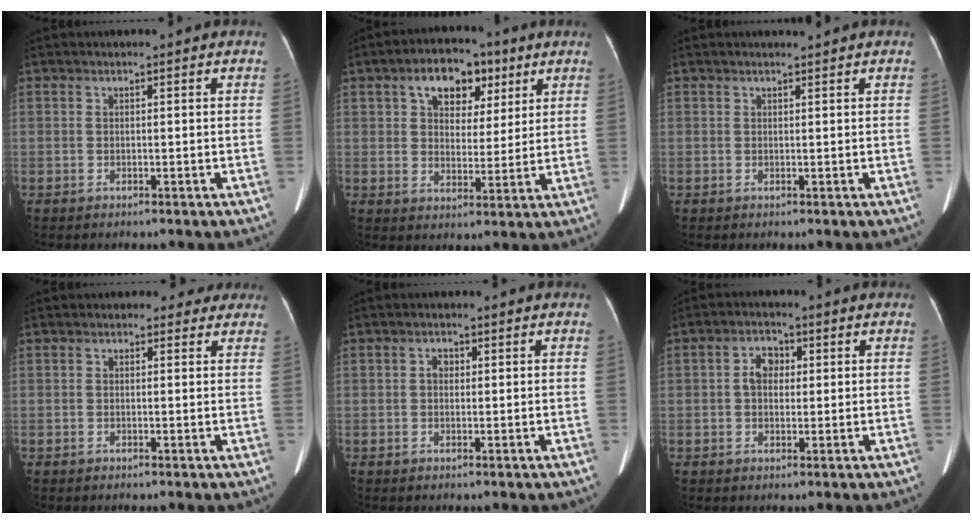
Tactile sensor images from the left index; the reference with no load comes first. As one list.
[{"total": 9.1, "force": [4.5, 5.5, 5.6], "torque": [-0.086, 0.032, 0.070]}, {"total": 0.8, "force": [0.7, -0.2, 0.2], "torque": [-0.008, -0.002, 0.014]}, {"total": 2.5, "force": [1.9, 1.6, 0.3], "torque": [0.010, 0.004, 0.009]}, {"total": 1.3, "force": [0.2, 0.9, 0.9], "torque": [-0.014, 0.006, 0.001]}, {"total": 3.6, "force": [0.5, 2.4, 2.6], "torque": [-0.050, 0.016, 0.010]}]